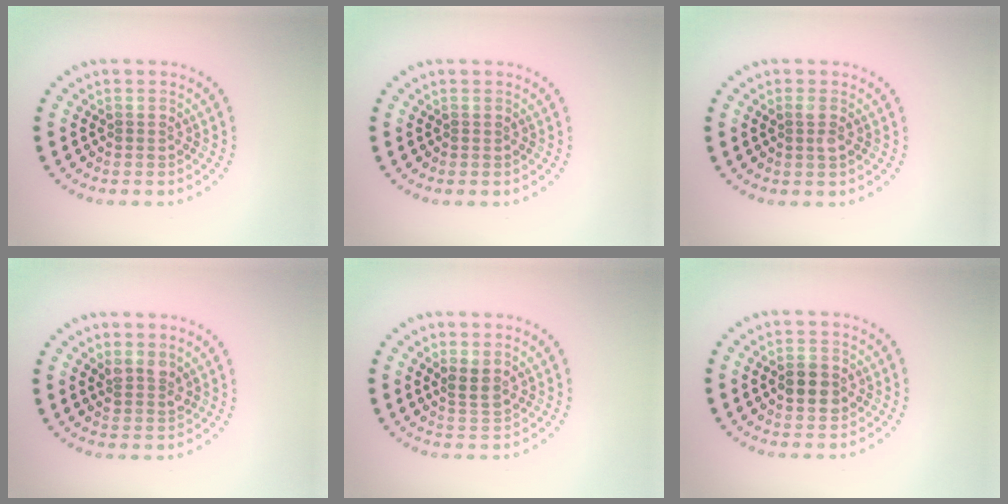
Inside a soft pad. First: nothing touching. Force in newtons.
{"total": 0.0}
{"total": 0.9, "press": 0.9, "slide": 0.1}
{"total": 1.8, "press": 1.6, "slide": 1.0}
{"total": 1.9, "press": 1.6, "slide": 1.0}
{"total": 2.8, "press": 2.8, "slide": 0.1}